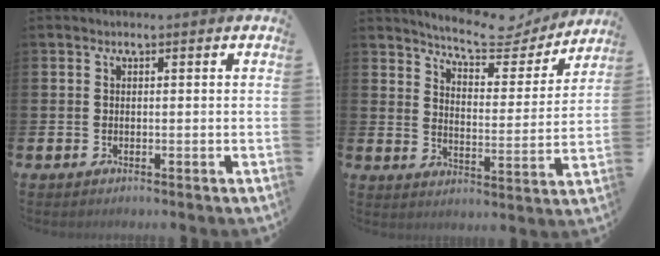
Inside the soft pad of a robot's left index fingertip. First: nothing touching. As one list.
[{"total": 7.8, "force": [7.3, 1.7, 2.2], "torque": [-0.061, -0.047, 0.126]}]